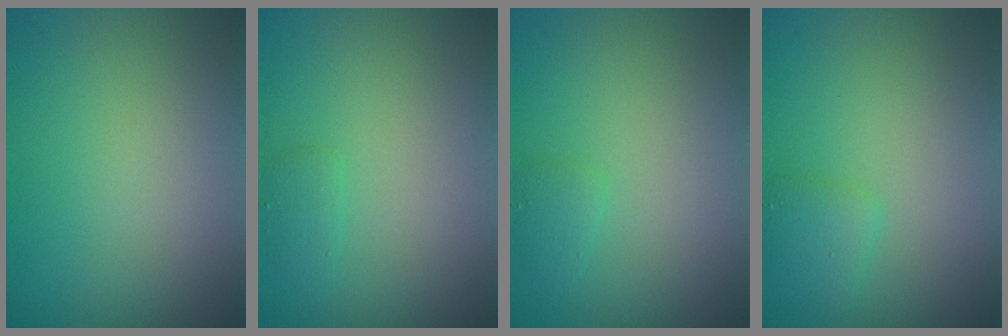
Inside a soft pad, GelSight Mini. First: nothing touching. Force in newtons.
{"total": 1.0, "press": 0.9, "slide": 0.1}
{"total": 1.1, "press": 1.1, "slide": 0.1}
{"total": 1.7, "press": 1.7, "slide": 0.1}